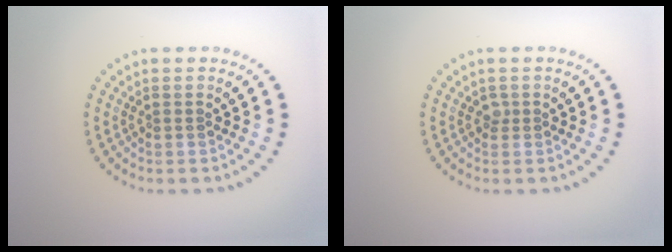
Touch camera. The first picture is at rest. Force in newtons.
{"total": 0.8, "press": 0.5, "slide": 0.6}